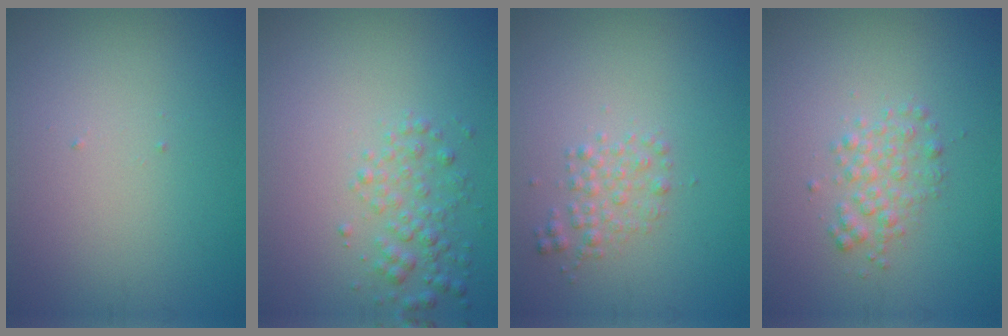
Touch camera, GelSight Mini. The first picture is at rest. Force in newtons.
{"total": 2.3, "press": 2.3, "slide": 0.0}
{"total": 1.7, "press": 1.7, "slide": 0.1}
{"total": 2.0, "press": 2.0, "slide": 0.0}